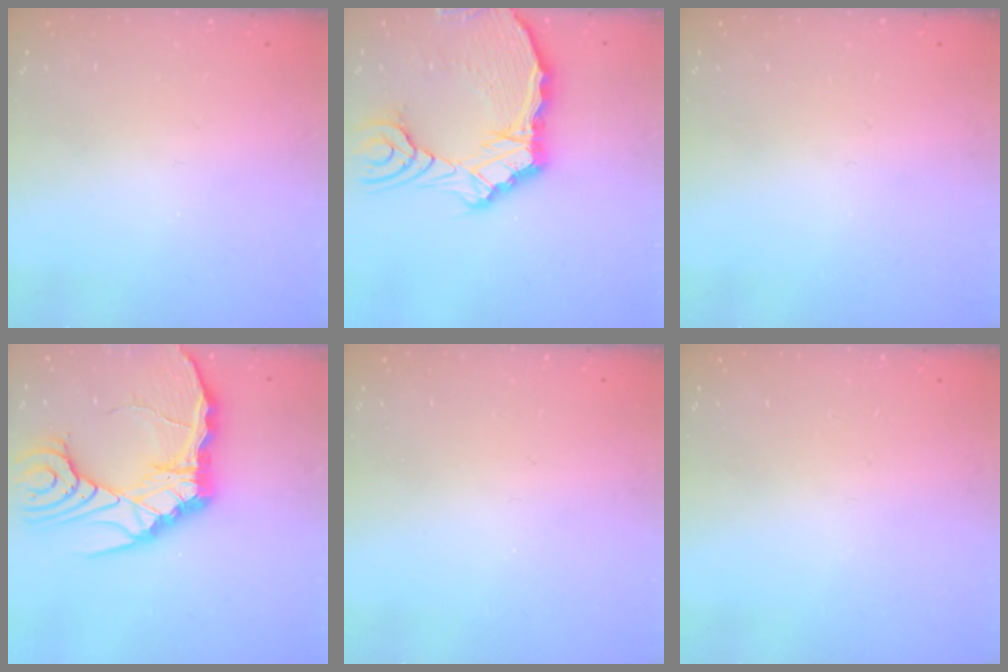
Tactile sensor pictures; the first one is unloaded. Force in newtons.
{"total": 14.4, "press": 14.3, "slide": 1.8}
{"total": 0.0}
{"total": 19.6, "press": 19.5, "slide": 2.7}
{"total": 0.0}
{"total": 0.0}